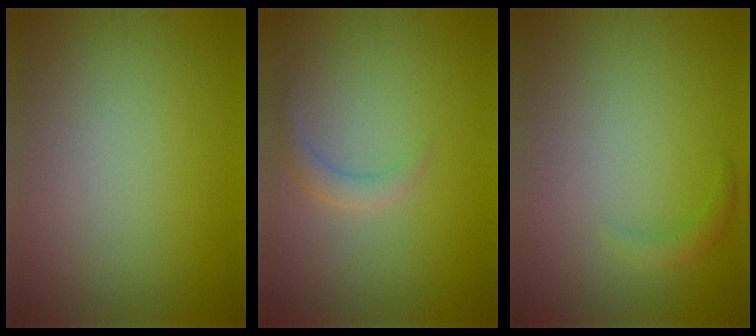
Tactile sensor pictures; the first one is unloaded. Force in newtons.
{"total": 1.6, "press": 1.6, "slide": 0.1}
{"total": 1.2, "press": 1.2, "slide": 0.2}